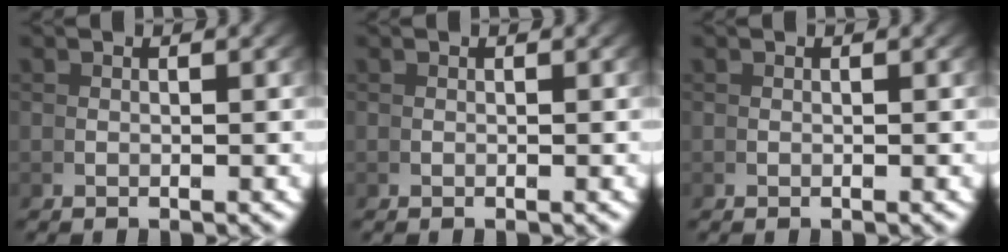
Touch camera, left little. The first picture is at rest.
{"total": 0.0}
{"total": 0.0}